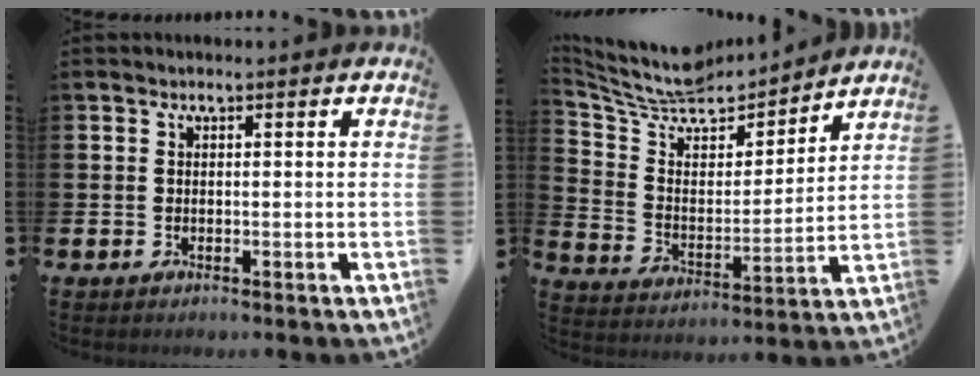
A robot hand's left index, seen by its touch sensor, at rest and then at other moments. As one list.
[{"total": 7.9, "force": [7.2, 2.8, 1.9], "torque": [-0.081, -0.059, 0.123]}]